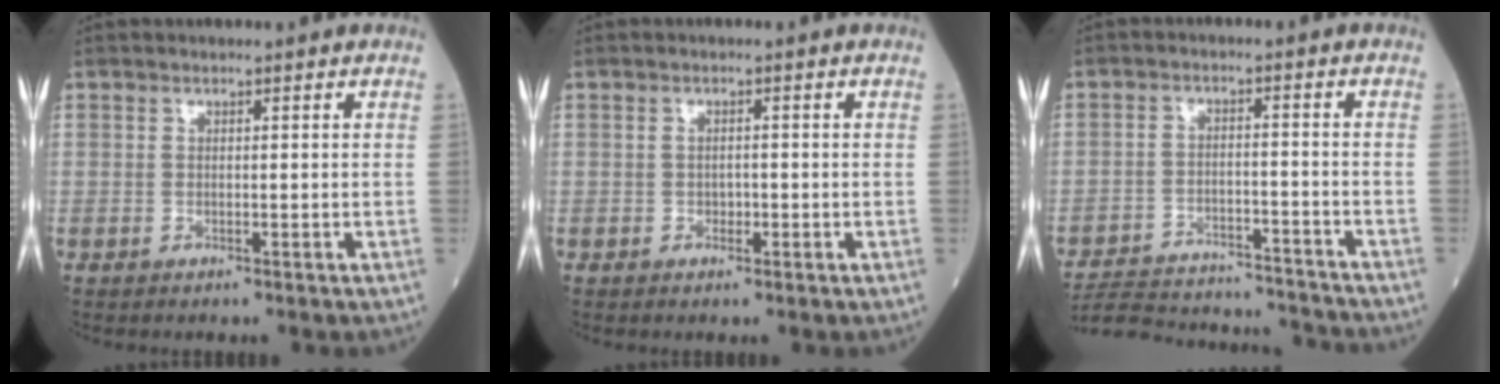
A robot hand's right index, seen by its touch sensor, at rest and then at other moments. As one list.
[{"total": 1.1, "force": [-0.3, 0.8, 0.7], "torque": [-0.011, 0.003, -0.001]}, {"total": 17.4, "force": [-16.7, 2.3, 4.2], "torque": [-0.090, 0.002, -0.237]}]